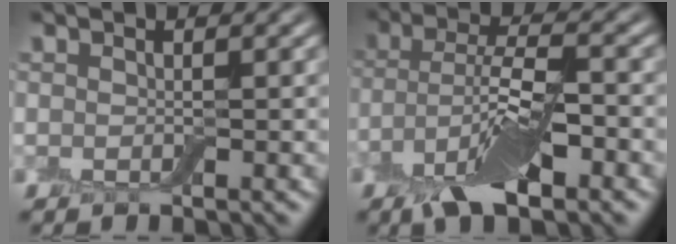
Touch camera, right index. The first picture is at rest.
{"total": 7.6, "force": [-3.4, 3.0, 6.2], "torque": [-0.118, 0.009, -0.070]}